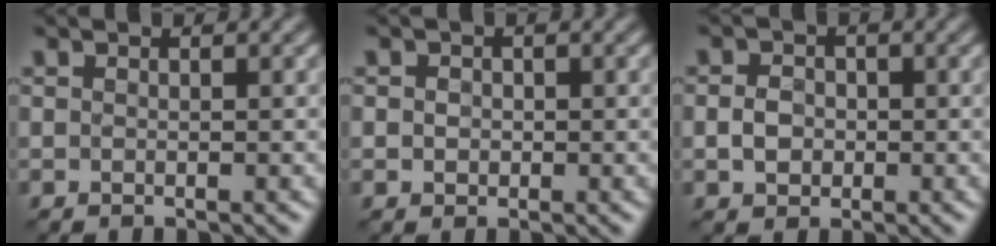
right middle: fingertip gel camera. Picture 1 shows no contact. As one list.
[{"total": 1.4, "force": [0.2, 1.3, 0.6], "torque": [-0.002, 0.008, -0.005]}, {"total": 2.1, "force": [-0.4, 1.7, 1.1], "torque": [-0.020, 0.001, -0.011]}]